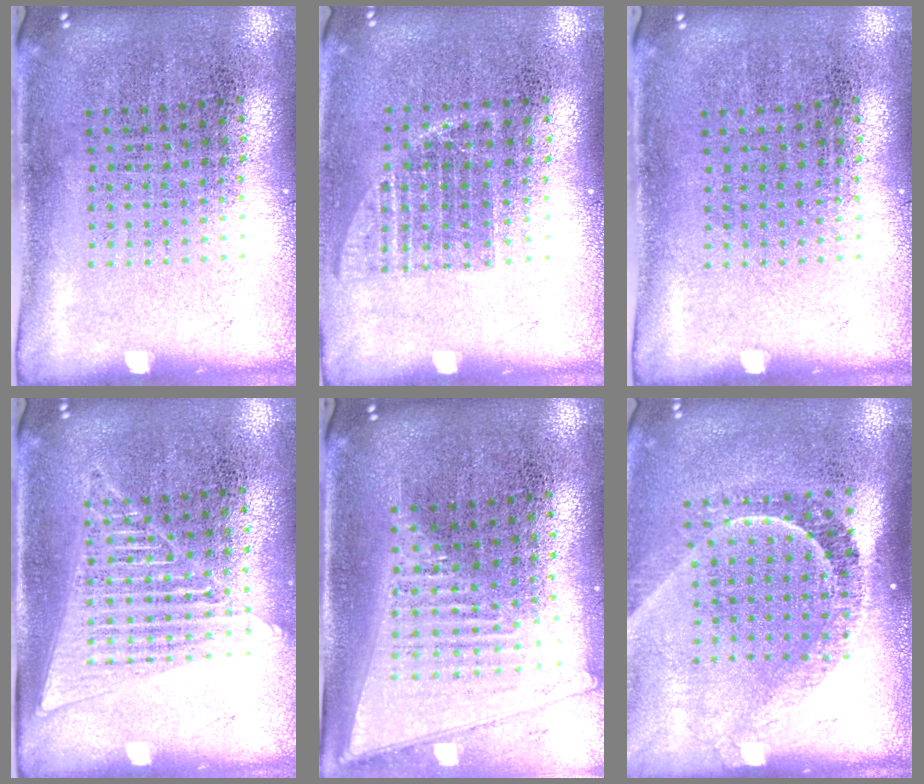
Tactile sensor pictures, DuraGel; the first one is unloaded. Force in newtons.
{"total": 1.2, "press": 1.0, "slide": 0.7}
{"total": 0.0}
{"total": 1.4, "press": 1.4, "slide": 0.3}
{"total": 1.9, "press": 1.7, "slide": 0.9}
{"total": 2.2, "press": 1.5, "slide": 1.5}